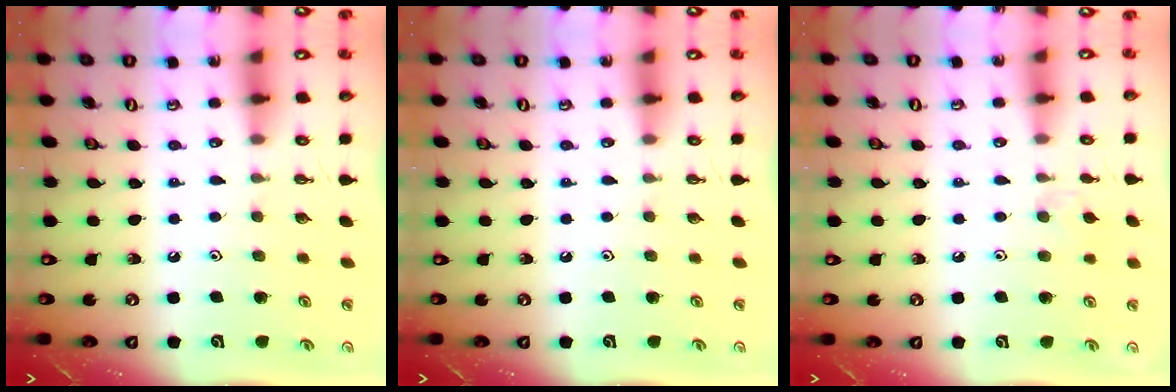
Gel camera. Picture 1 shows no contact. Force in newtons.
{"total": 0.0}
{"total": 4.2, "press": 4.1, "slide": 0.6}